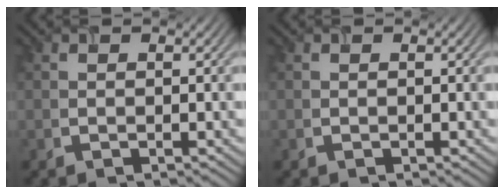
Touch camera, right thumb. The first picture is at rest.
{"total": 0.0}